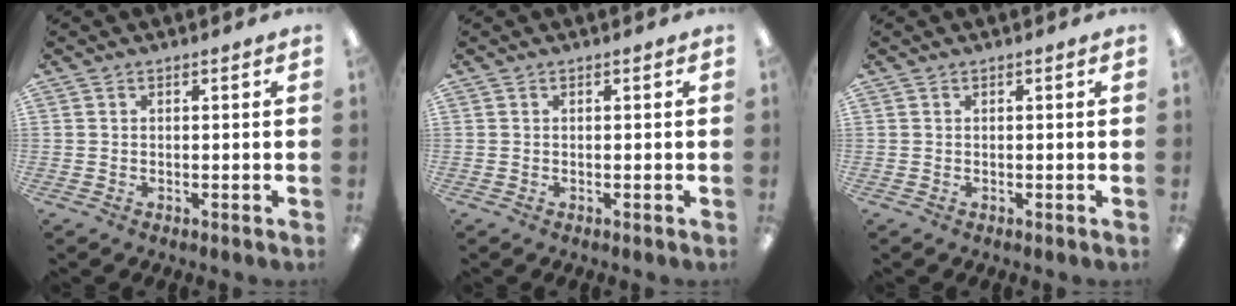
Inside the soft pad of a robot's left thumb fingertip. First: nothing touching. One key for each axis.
{"total": 0.0}
{"total": 0.0}